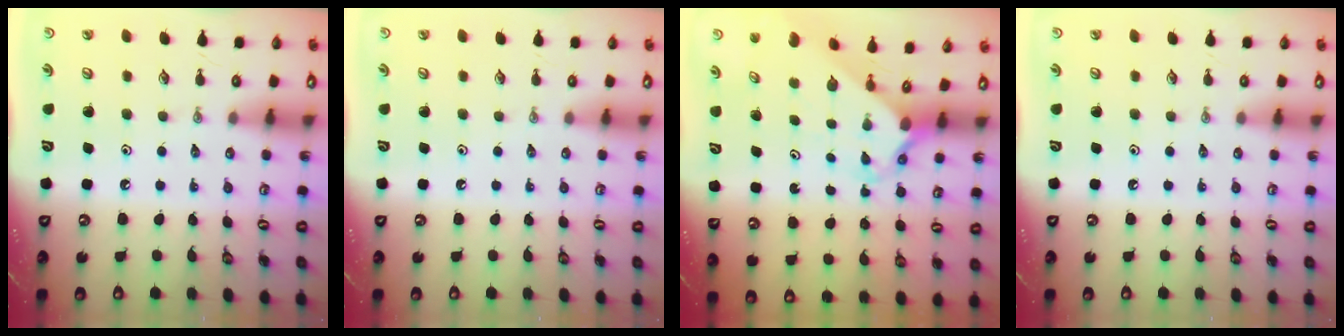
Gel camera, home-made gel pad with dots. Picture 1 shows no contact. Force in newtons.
{"total": 0.0}
{"total": 2.1, "press": 2.1, "slide": 0.1}
{"total": 0.0}